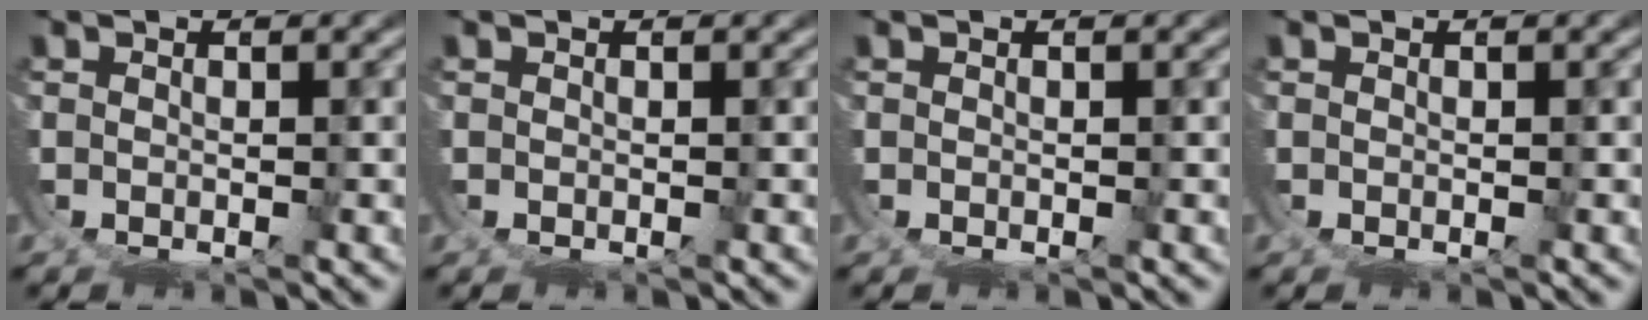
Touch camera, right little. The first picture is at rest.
{"total": 0.0}
{"total": 0.0}
{"total": 0.0}